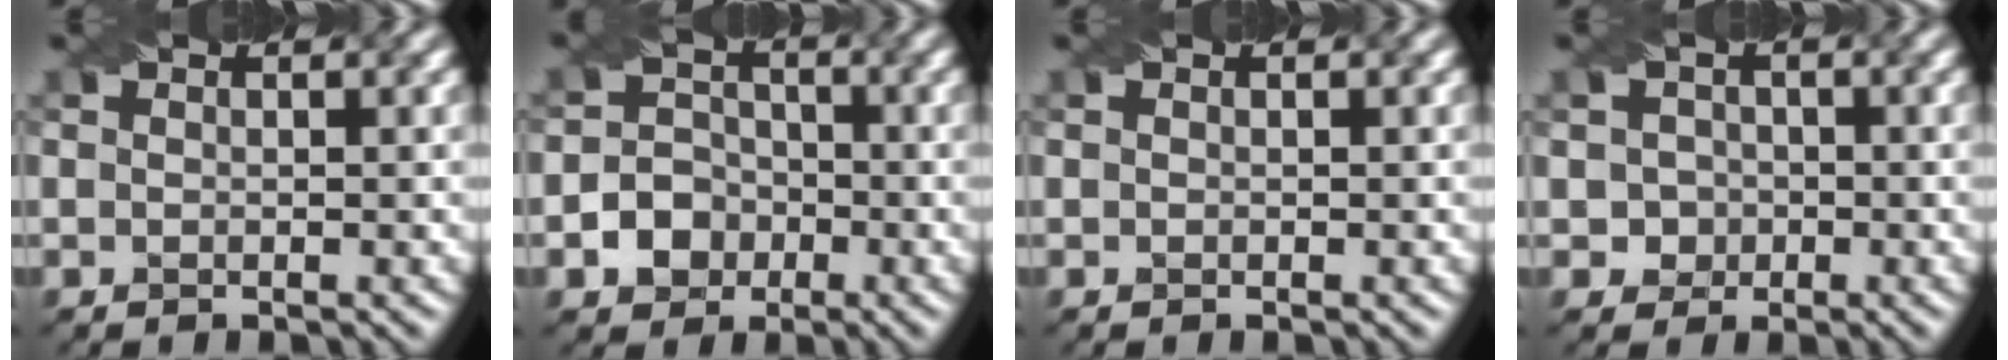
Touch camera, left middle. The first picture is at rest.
{"total": 3.8, "force": [-1.5, 3.3, 1.3], "torque": [-0.001, 0.000, -0.036]}
{"total": 0.0}
{"total": 1.9, "force": [-0.2, 1.9, 0.3], "torque": [0.007, 0.000, 0.001]}